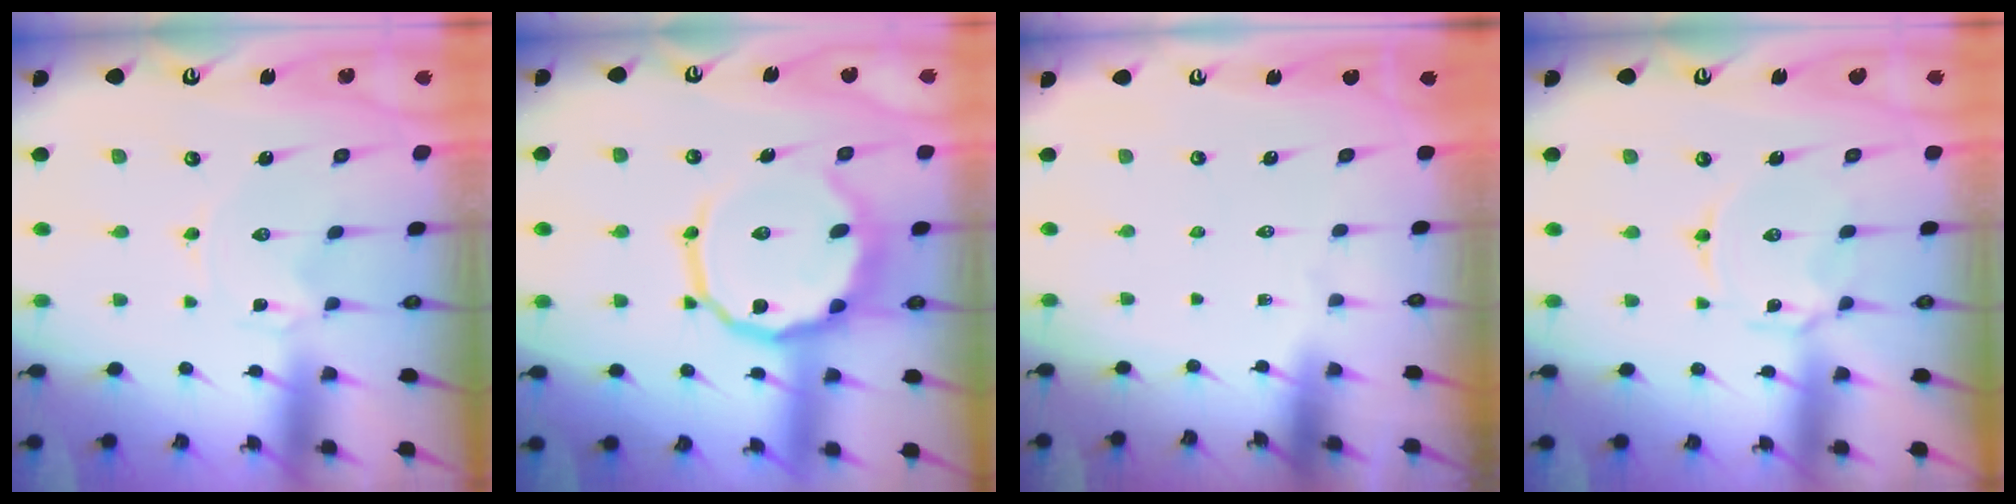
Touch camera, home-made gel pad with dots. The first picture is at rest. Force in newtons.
{"total": 14.2, "press": 13.9, "slide": 2.9}
{"total": 0.0}
{"total": 3.9, "press": 3.9, "slide": 0.4}